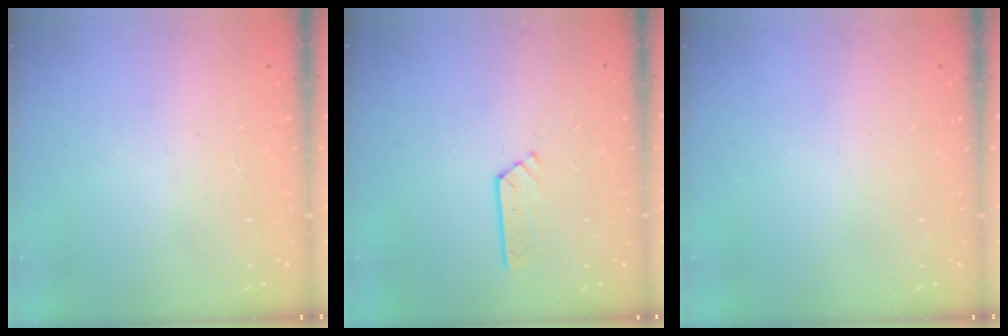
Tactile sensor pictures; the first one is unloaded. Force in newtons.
{"total": 2.4, "press": 2.4, "slide": 0.2}
{"total": 0.0}